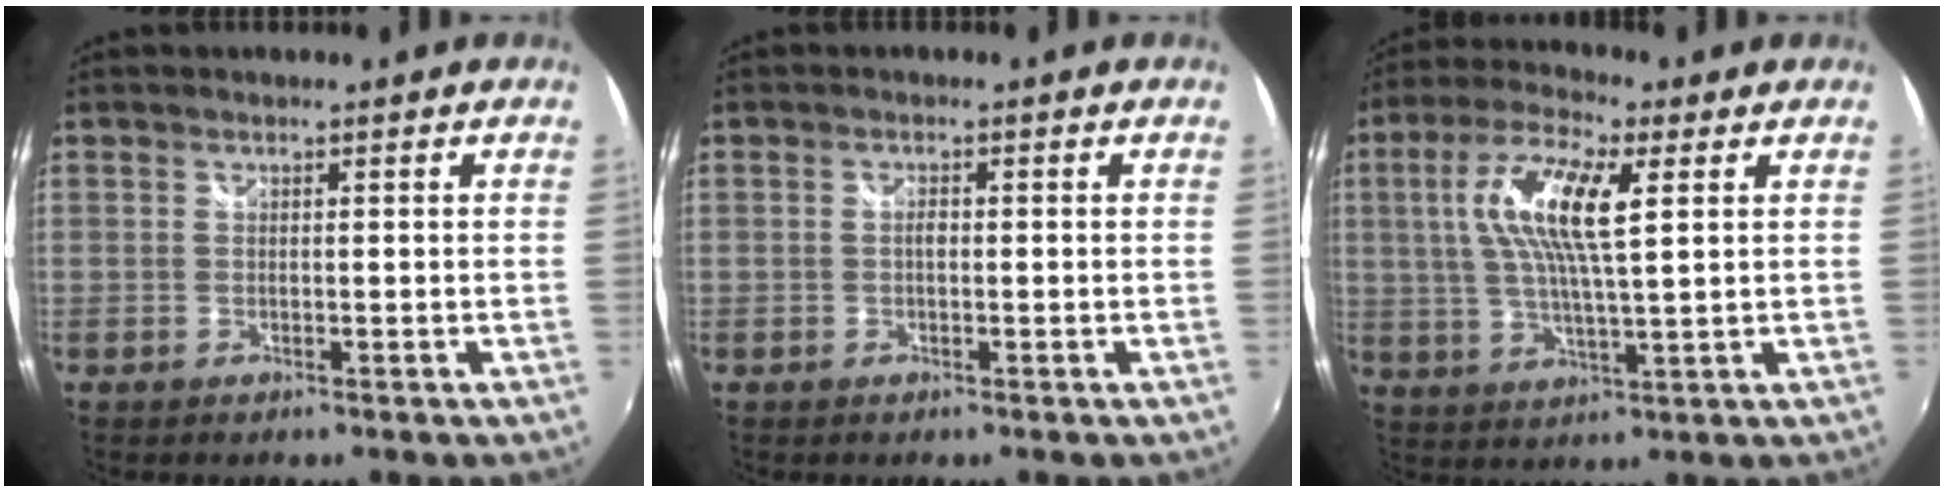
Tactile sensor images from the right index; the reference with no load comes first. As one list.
[{"total": 1.0, "force": [-0.1, 0.5, 0.9], "torque": [-0.017, 0.003, -0.004]}, {"total": 12.5, "force": [3.3, 3.0, 11.7], "torque": [-0.223, 0.010, 0.059]}]